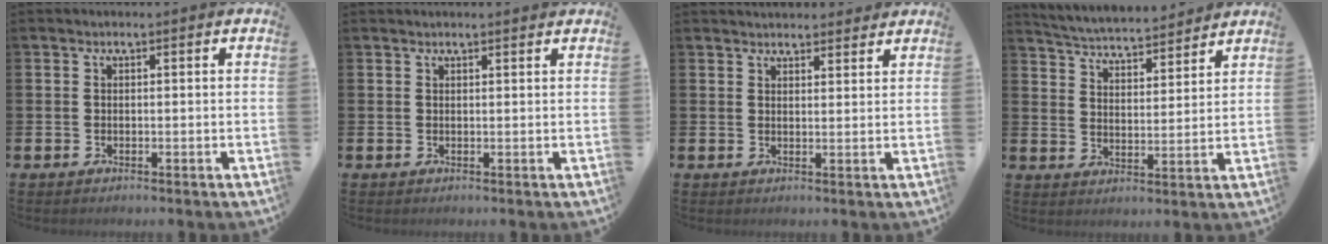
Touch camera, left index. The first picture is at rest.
{"total": 0.8, "force": [0.8, -0.1, 0.2], "torque": [0.006, -0.004, 0.014]}
{"total": 3.0, "force": [2.9, 0.7, 0.0], "torque": [0.004, -0.015, 0.051]}
{"total": 5.0, "force": [4.9, 0.6, 0.4], "torque": [-0.038, -0.038, 0.085]}